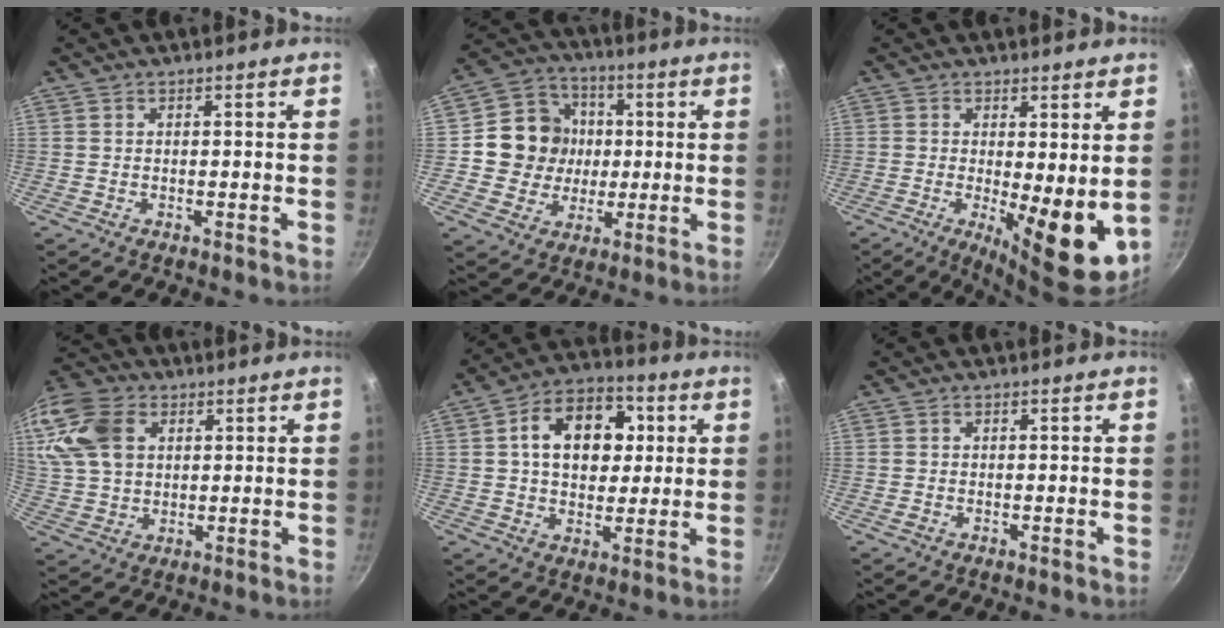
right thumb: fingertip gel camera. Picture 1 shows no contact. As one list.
[{"total": 12.8, "force": [0.6, 12.0, 4.3], "torque": [-0.040, 0.020, 0.002]}, {"total": 10.3, "force": [-0.4, 3.3, 9.7], "torque": [-0.123, -0.020, 0.004]}, {"total": 17.7, "force": [5.4, 13.2, 10.5], "torque": [-0.224, 0.012, 0.101]}, {"total": 15.1, "force": [3.1, 10.7, 10.1], "torque": [-0.116, 0.014, 0.037]}, {"total": 1.5, "force": [-0.8, 1.0, 0.6], "torque": [-0.009, 0.006, -0.014]}]